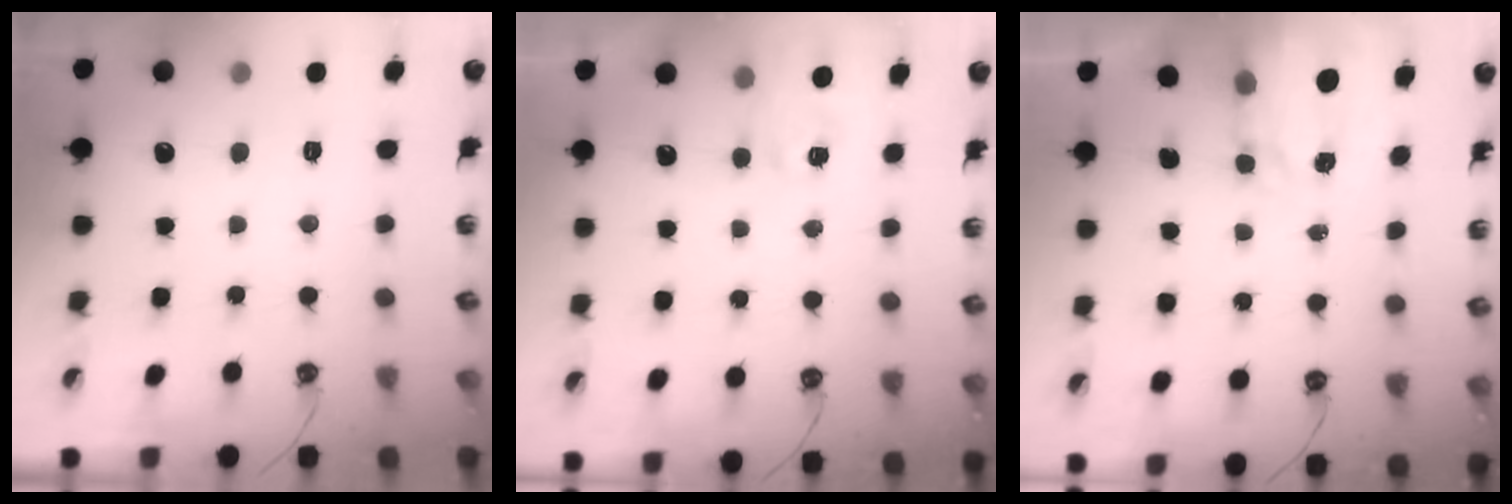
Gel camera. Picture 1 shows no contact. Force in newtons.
{"total": 2.6, "press": 2.6, "slide": 0.4}
{"total": 3.3, "press": 3.3, "slide": 0.4}